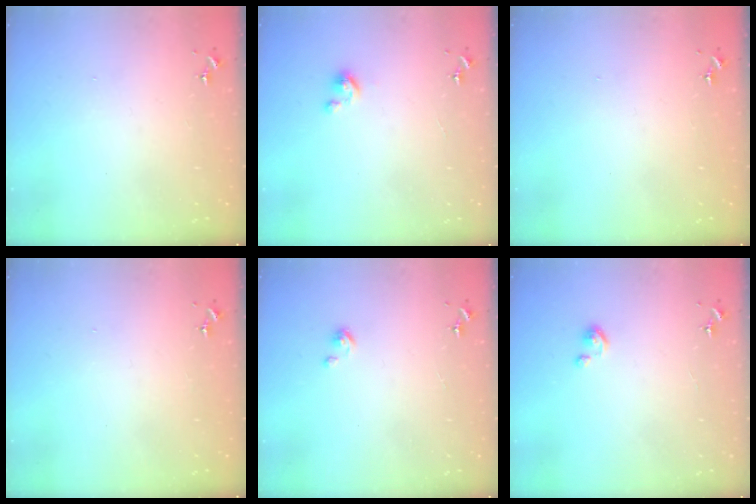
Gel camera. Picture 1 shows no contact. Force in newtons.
{"total": 2.4, "press": 2.4, "slide": 0.2}
{"total": 0.0}
{"total": 0.0}
{"total": 2.7, "press": 2.7, "slide": 0.3}
{"total": 3.3, "press": 3.3, "slide": 0.3}